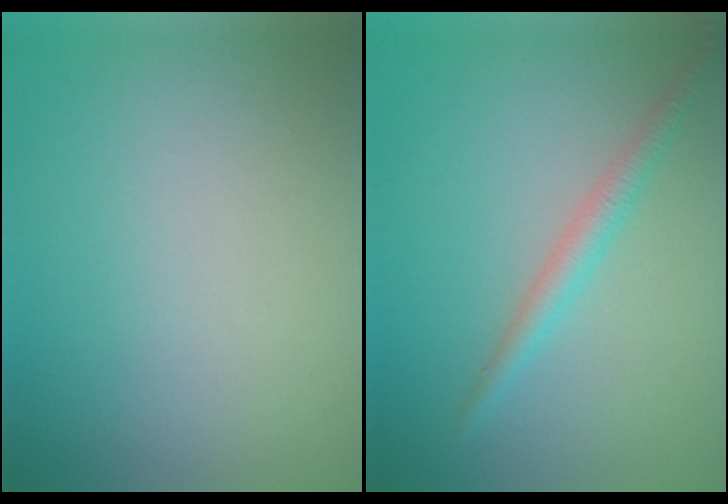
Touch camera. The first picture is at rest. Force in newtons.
{"total": 2.0, "press": 2.0, "slide": 0.1}